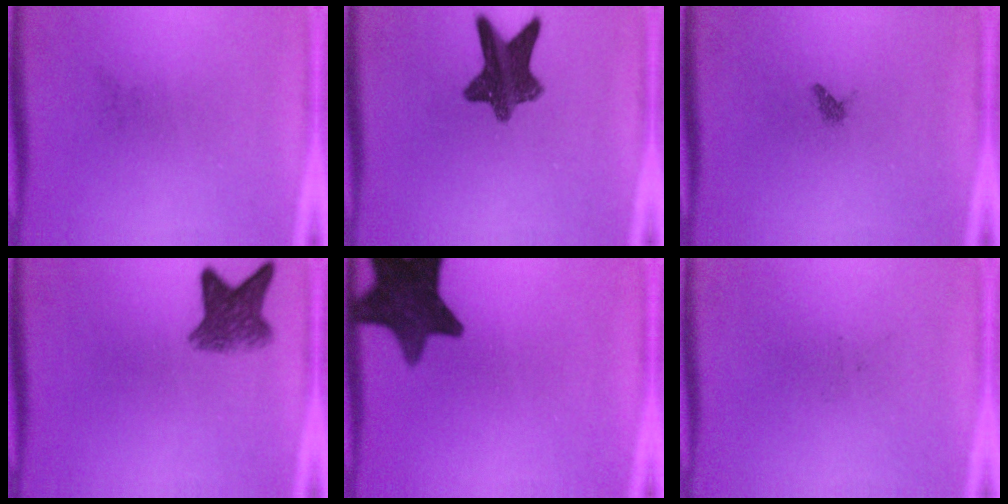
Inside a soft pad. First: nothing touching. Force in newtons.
{"total": 10.0}
{"total": 0.7}
{"total": 5.8}
{"total": 12.7}
{"total": 0.0}